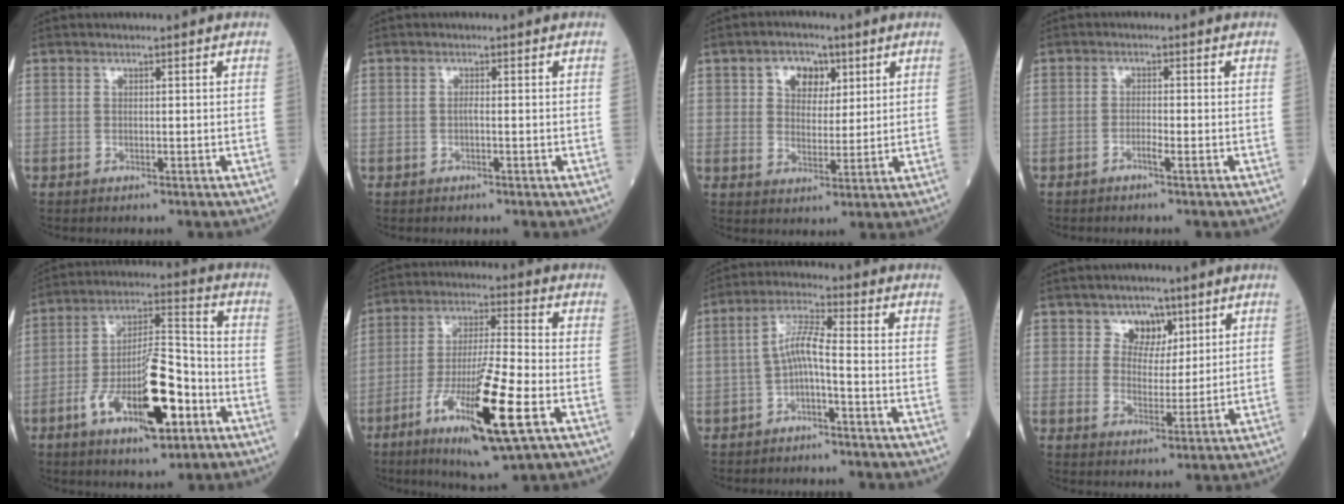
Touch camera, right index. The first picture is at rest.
{"total": 0.6, "force": [-0.2, 0.0, 0.5], "torque": [-0.010, 0.001, -0.005]}
{"total": 5.7, "force": [2.6, 4.0, 3.2], "torque": [-0.050, 0.015, 0.044]}
{"total": 1.4, "force": [-1.0, -0.2, 1.0], "torque": [-0.017, 0.002, -0.021]}
{"total": 15.7, "force": [-6.1, 4.2, 13.8], "torque": [-0.246, 0.003, -0.098]}
{"total": 16.5, "force": [-6.6, 1.1, 15.1], "torque": [-0.280, -0.029, -0.112]}
{"total": 5.1, "force": [-1.4, 0.6, 4.9], "torque": [-0.096, 0.020, -0.027]}
{"total": 4.9, "force": [2.8, 3.7, 1.6], "torque": [-0.017, 0.003, 0.046]}